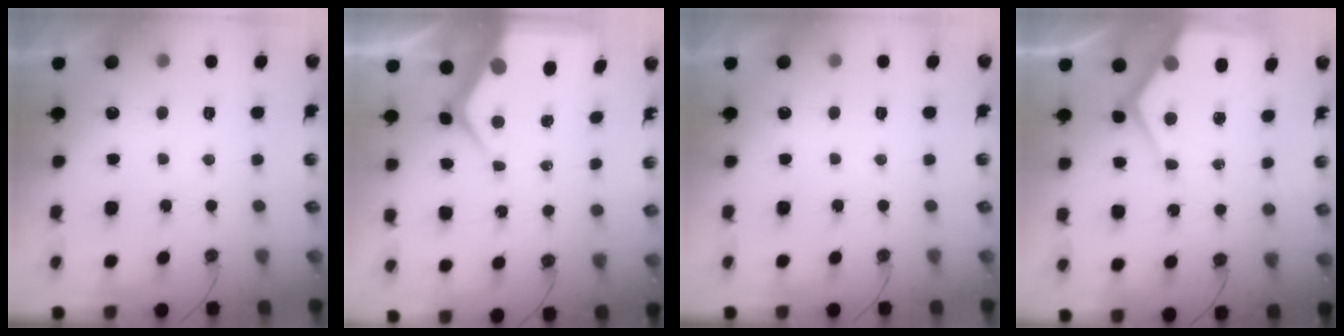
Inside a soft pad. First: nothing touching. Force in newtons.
{"total": 11.5, "press": 11.4, "slide": 0.9}
{"total": 0.0}
{"total": 11.6, "press": 11.5, "slide": 1.3}